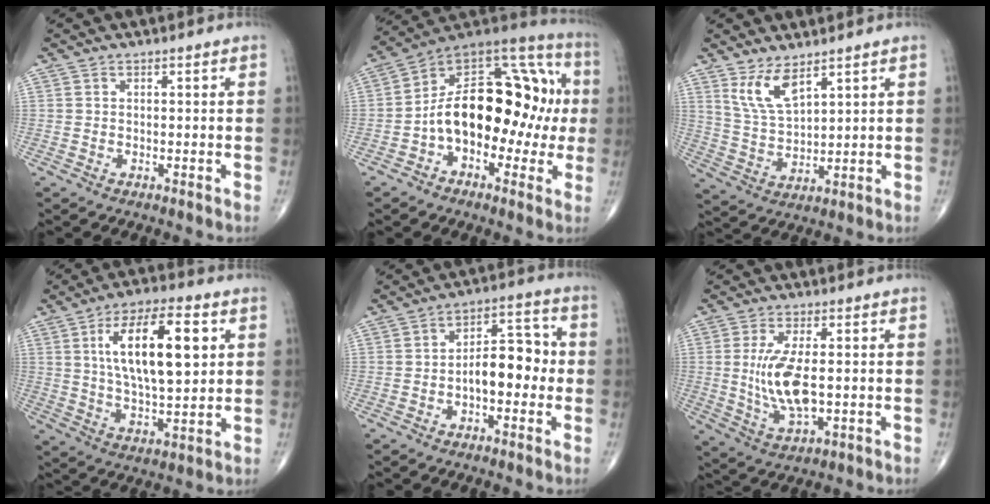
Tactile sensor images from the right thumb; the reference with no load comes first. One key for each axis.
{"total": 22.6, "fx": -1.2, "fy": 13.6, "fz": 18.0, "tx": -0.240, "ty": 0.062, "tz": -0.023}
{"total": 7.1, "fx": 4.6, "fy": 2.4, "fz": 4.8, "tx": -0.091, "ty": -0.035, "tz": 0.098}
{"total": 17.0, "fx": 4.5, "fy": 6.8, "fz": 15.0, "tx": -0.241, "ty": -0.007, "tz": 0.078}
{"total": 9.4, "fx": -1.3, "fy": 5.1, "fz": 7.8, "tx": -0.093, "ty": 0.035, "tz": -0.029}
{"total": 10.1, "fx": 0.2, "fy": 4.0, "fz": 9.3, "tx": -0.191, "ty": -0.015, "tz": 0.011}